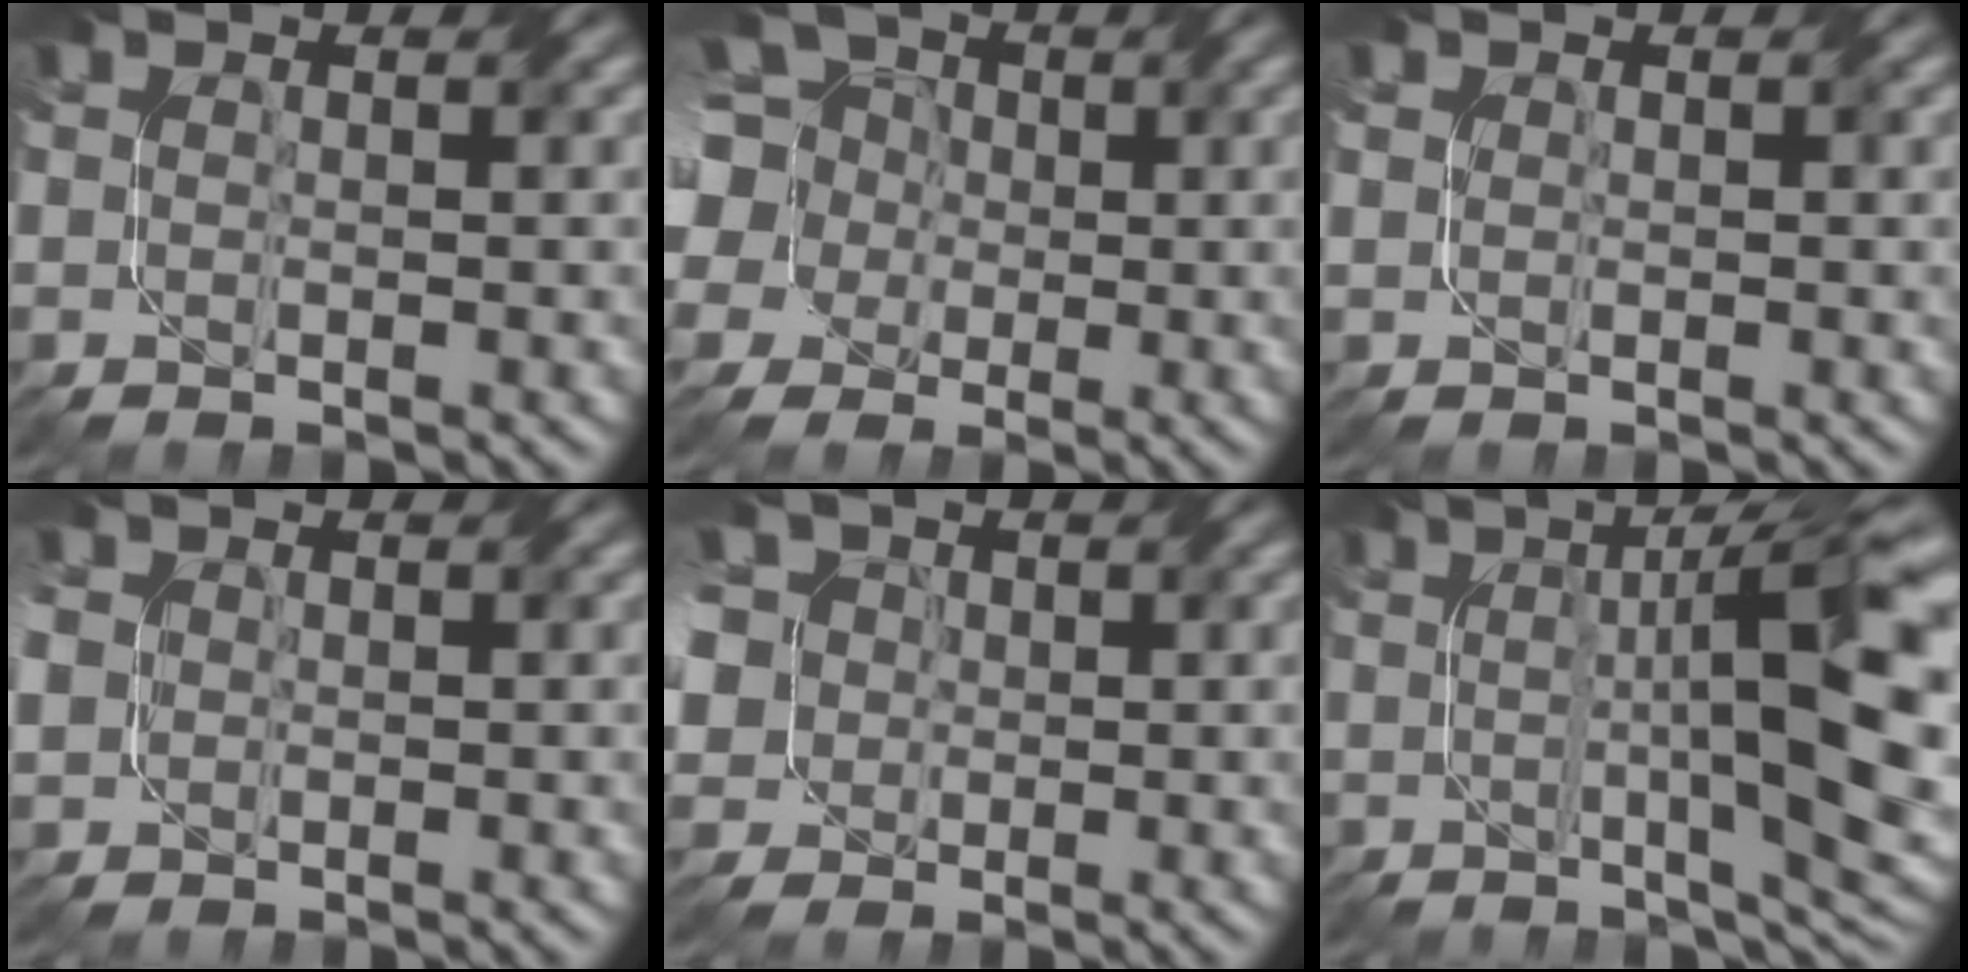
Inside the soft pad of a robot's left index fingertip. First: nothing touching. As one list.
[{"total": 12.1, "force": [2.4, 10.5, 5.5], "torque": [-0.159, 0.030, 0.006]}, {"total": 1.0, "force": [0.6, 0.7, -0.3], "torque": [0.008, 0.003, 0.011]}, {"total": 4.1, "force": [0.6, 3.7, 1.6], "torque": [-0.055, 0.018, 0.003]}, {"total": 9.9, "force": [2.5, 8.4, 4.5], "torque": [-0.098, 0.037, -0.002]}, {"total": 13.0, "force": [1.2, 3.0, 12.6], "torque": [-0.157, 0.011, 0.024]}]